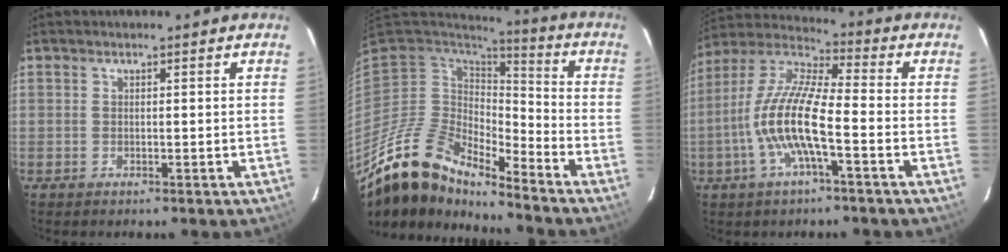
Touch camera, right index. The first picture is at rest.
{"total": 15.4, "force": [-13.0, 4.3, 7.0], "torque": [-0.126, -0.017, -0.254]}
{"total": 13.7, "force": [-3.9, 2.8, 12.9], "torque": [-0.259, 0.002, -0.082]}